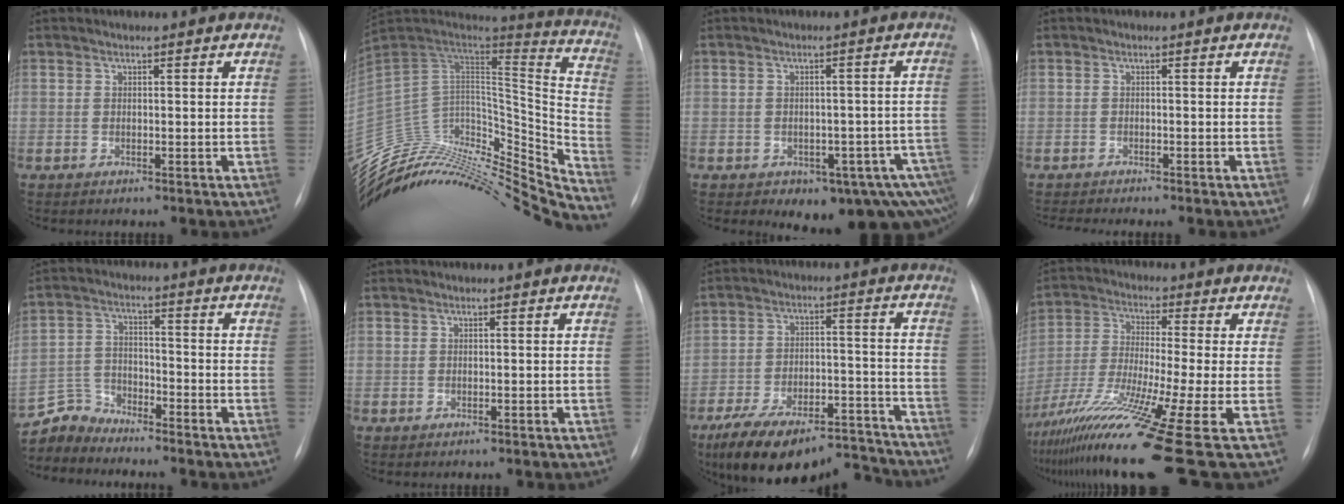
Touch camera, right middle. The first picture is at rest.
{"total": 32.8, "force": [-30.6, 7.8, 8.8], "torque": [-0.113, 0.034, -0.449]}
{"total": 12.4, "force": [-7.8, 5.6, 7.8], "torque": [-0.051, 0.023, -0.091]}
{"total": 3.6, "force": [-3.3, -0.3, 1.4], "torque": [-0.017, -0.006, -0.049]}
{"total": 5.4, "force": [-5.1, 0.8, -1.4], "torque": [0.025, 0.005, -0.103]}
{"total": 0.0}
{"total": 18.6, "force": [-15.9, 6.0, 7.6], "torque": [-0.123, 0.025, -0.238]}
{"total": 17.5, "force": [-9.9, -1.0, 14.5], "torque": [-0.252, -0.045, -0.177]}